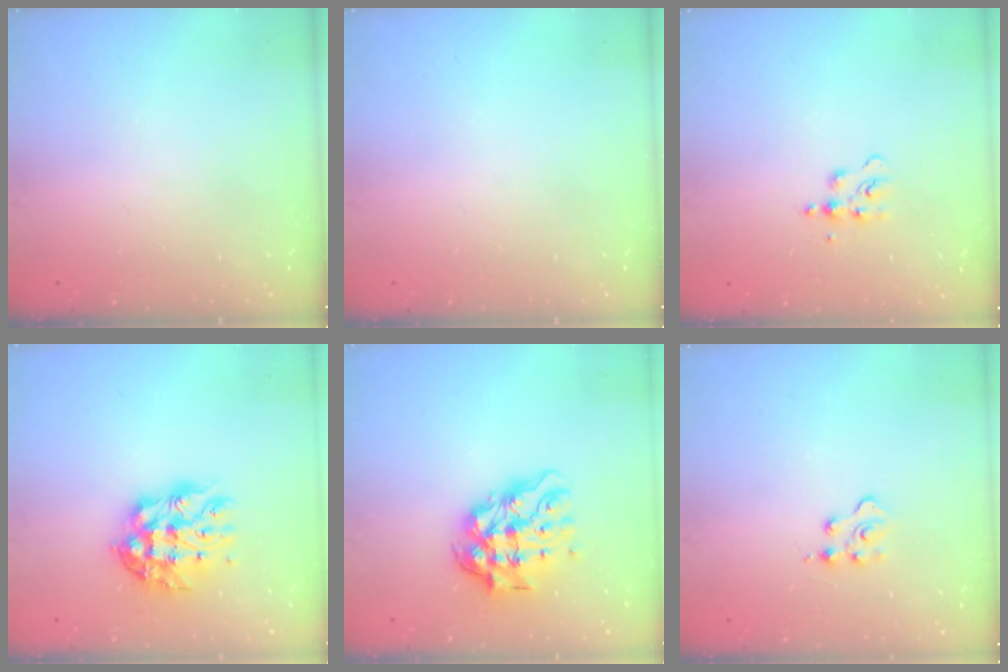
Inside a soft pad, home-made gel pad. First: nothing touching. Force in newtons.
{"total": 0.0}
{"total": 6.1, "press": 6.1, "slide": 0.6}
{"total": 11.8, "press": 11.7, "slide": 1.1}
{"total": 12.4, "press": 12.4, "slide": 1.1}
{"total": 3.2, "press": 3.2, "slide": 0.5}